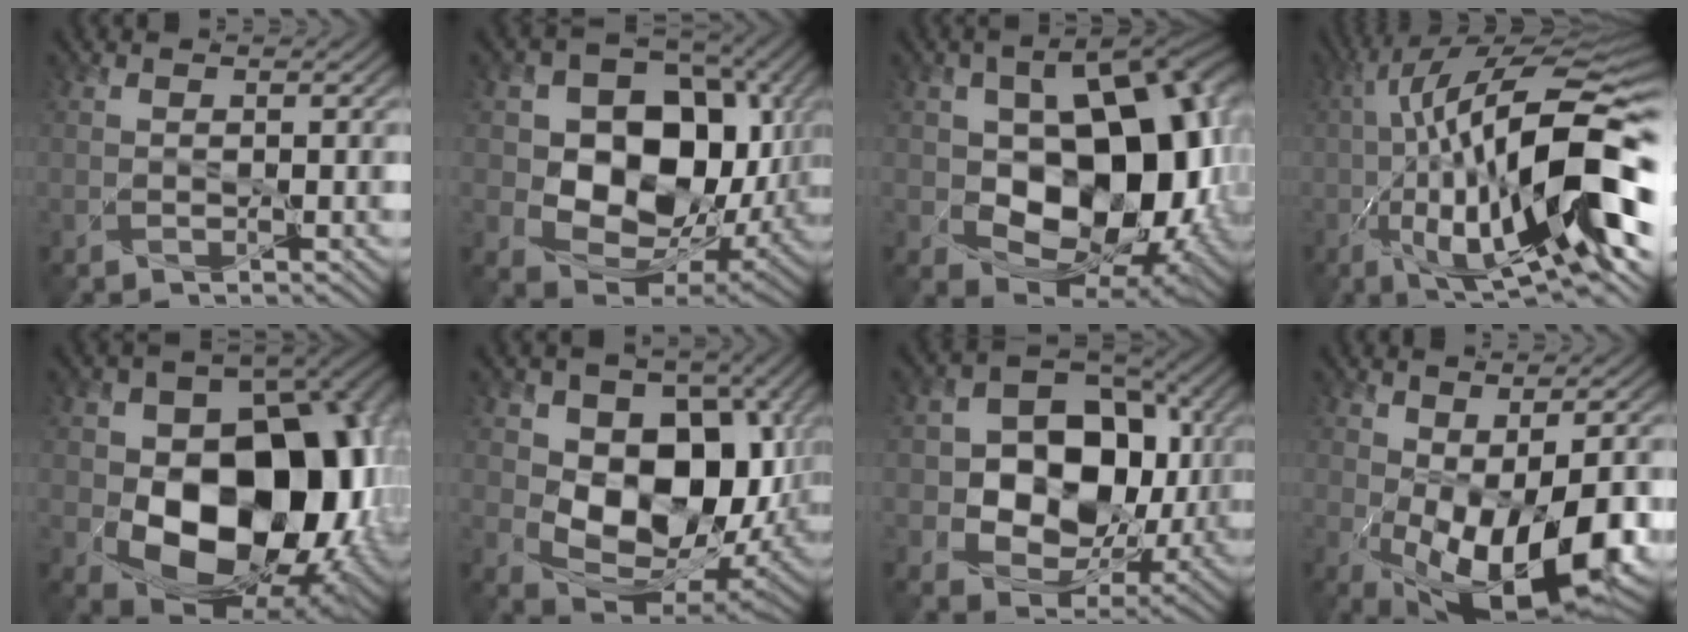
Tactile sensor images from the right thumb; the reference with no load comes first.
{"total": 14.3, "force": [0.9, 10.9, 9.2], "torque": [-0.145, -0.014, 0.018]}
{"total": 17.9, "force": [-0.7, 11.8, 13.5], "torque": [-0.164, -0.029, 0.005]}
{"total": 21.0, "force": [-4.6, 6.8, 19.3], "torque": [-0.299, 0.004, -0.078]}
{"total": 17.0, "force": [-2.6, 12.0, 11.8], "torque": [-0.145, -0.042, -0.032]}
{"total": 13.2, "force": [0.5, 9.5, 9.2], "torque": [-0.135, -0.031, 0.014]}
{"total": 13.1, "force": [0.0, 10.4, 7.9], "torque": [-0.125, -0.001, -0.008]}
{"total": 13.1, "force": [-3.5, 6.3, 10.9], "torque": [-0.190, -0.039, -0.037]}